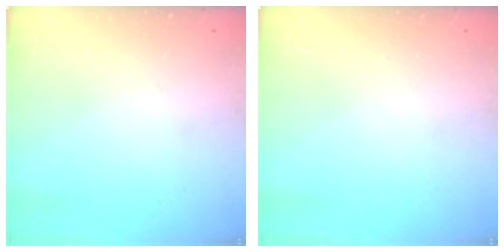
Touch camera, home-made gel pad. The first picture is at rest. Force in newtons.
{"total": 0.0}